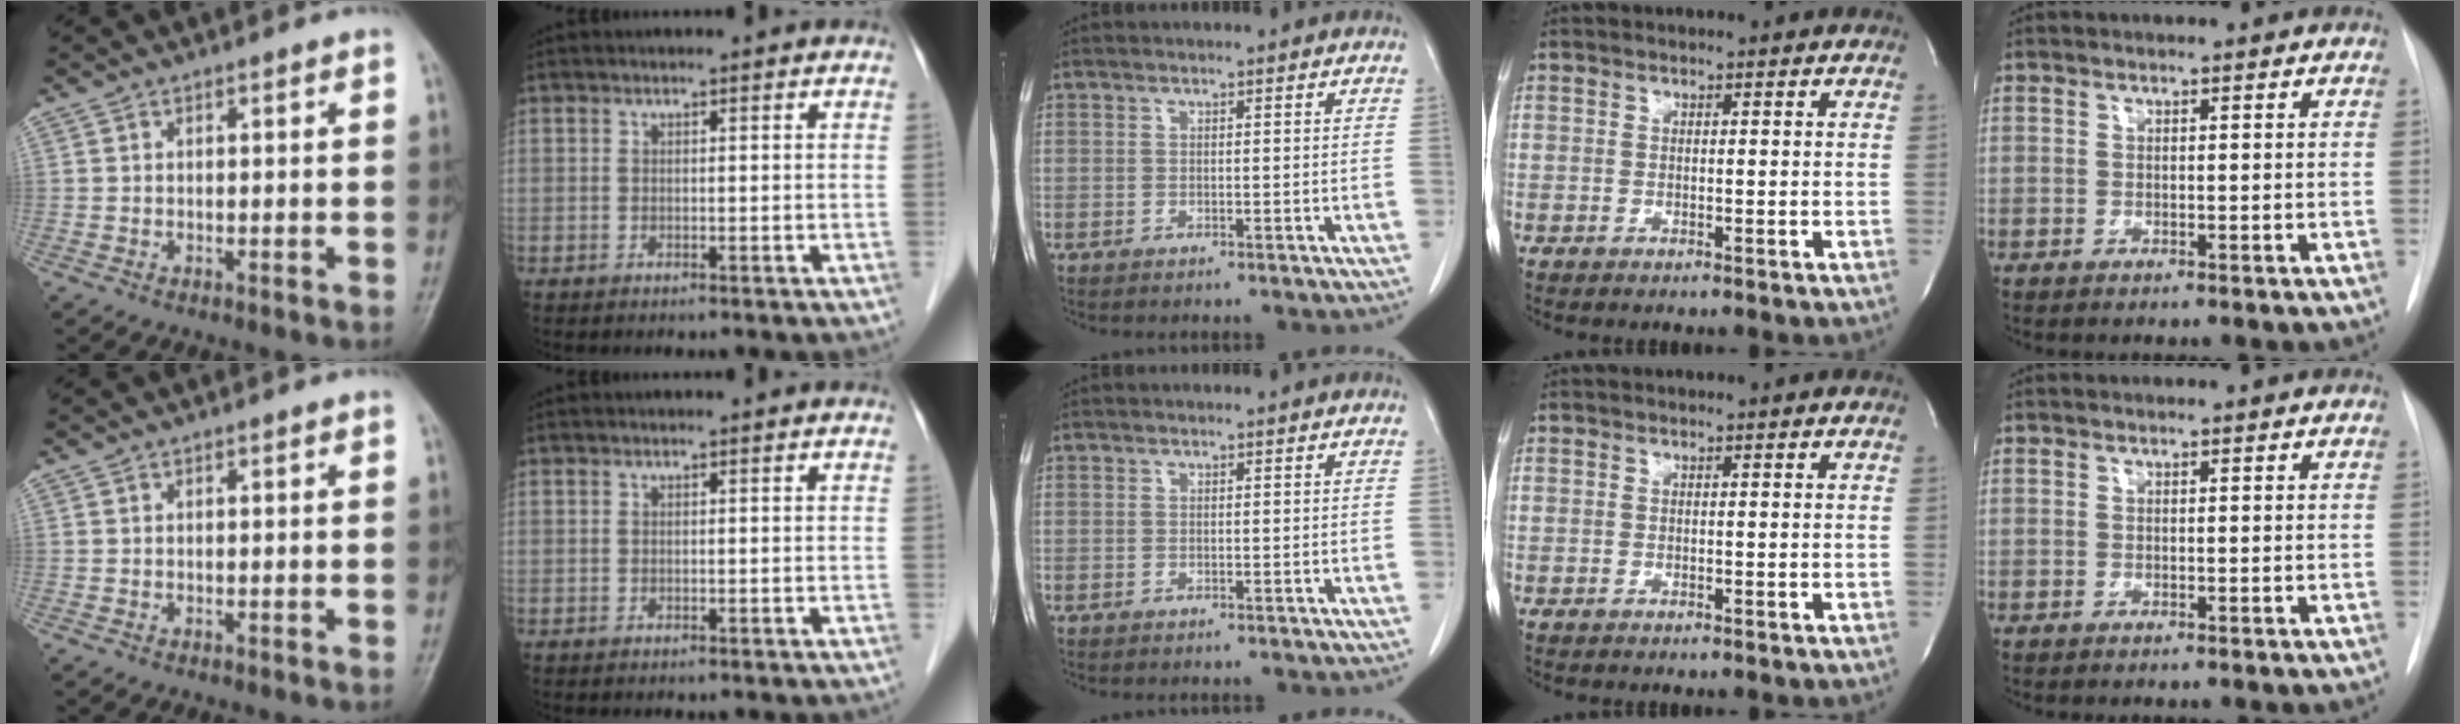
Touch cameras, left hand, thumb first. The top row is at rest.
{}